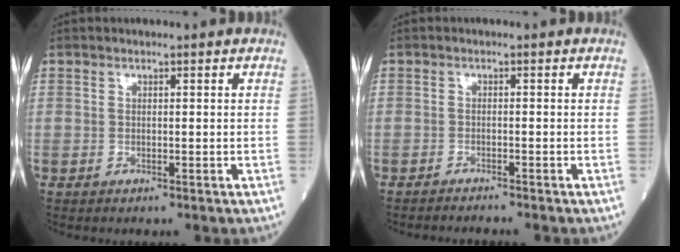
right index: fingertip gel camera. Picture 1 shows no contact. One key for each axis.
{"total": 2.6, "fx": -2.5, "fy": -0.6, "fz": 0.4, "tx": -0.003, "ty": -0.006, "tz": -0.037}